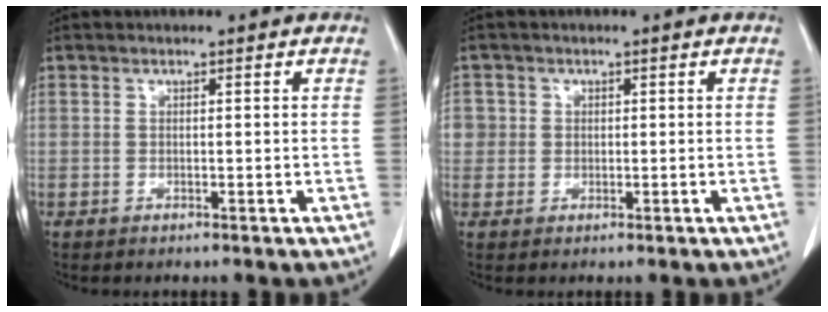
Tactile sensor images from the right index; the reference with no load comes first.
{"total": 2.8, "force": [0.3, 2.7, 0.2], "torque": [0.013, 0.008, 0.009]}